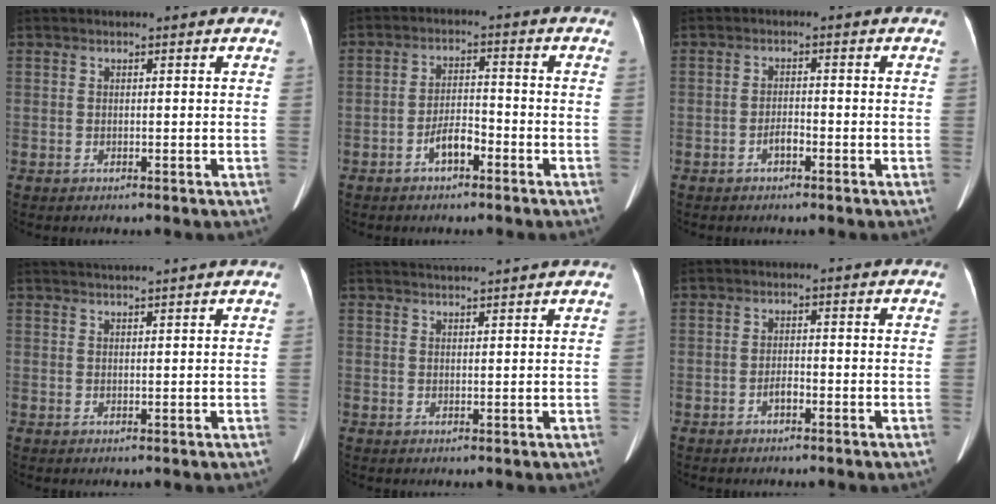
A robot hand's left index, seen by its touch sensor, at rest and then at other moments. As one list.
[{"total": 4.1, "force": [-2.5, 1.5, 2.9], "torque": [-0.057, 0.012, -0.044]}, {"total": 1.8, "force": [-1.2, 0.6, 1.2], "torque": [-0.020, 0.003, -0.019]}, {"total": 5.3, "force": [4.7, -1.0, 2.2], "torque": [-0.028, 0.026, 0.066]}, {"total": 5.6, "force": [5.2, -1.0, 1.7], "torque": [-0.023, 0.025, 0.072]}, {"total": 1.5, "force": [-1.0, 0.5, 1.1], "torque": [-0.018, 0.003, -0.016]}]